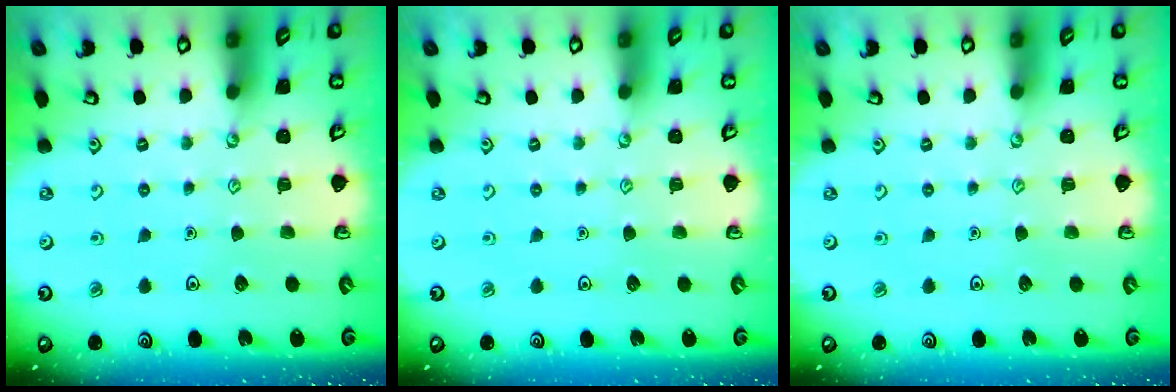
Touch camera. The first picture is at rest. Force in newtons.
{"total": 0.0}
{"total": 0.0}